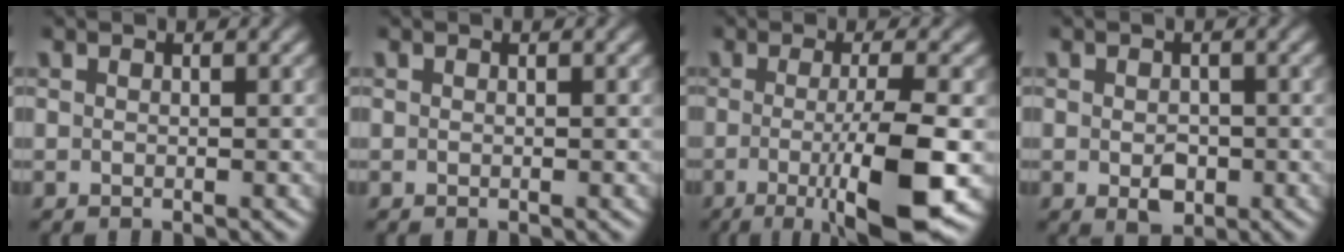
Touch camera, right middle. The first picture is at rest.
{"total": 0.0}
{"total": 8.8, "force": [-1.9, 2.0, 8.4], "torque": [-0.121, -0.017, -0.030]}
{"total": 2.2, "force": [-0.5, 1.6, 1.5], "torque": [-0.024, -0.006, -0.007]}